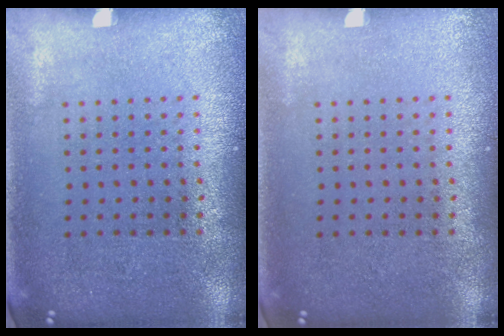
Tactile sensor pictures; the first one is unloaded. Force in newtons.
{"total": 0.0}